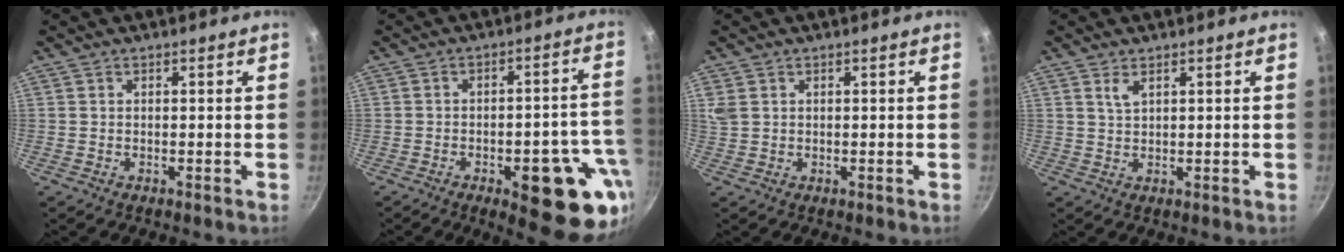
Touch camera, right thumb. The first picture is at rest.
{"total": 17.9, "force": [-7.4, 6.9, 14.8], "torque": [-0.121, 0.030, -0.090]}
{"total": 2.7, "force": [1.1, 2.0, 1.5], "torque": [-0.027, 0.002, 0.027]}
{"total": 2.2, "force": [1.2, 1.0, 1.5], "torque": [-0.028, -0.006, 0.025]}